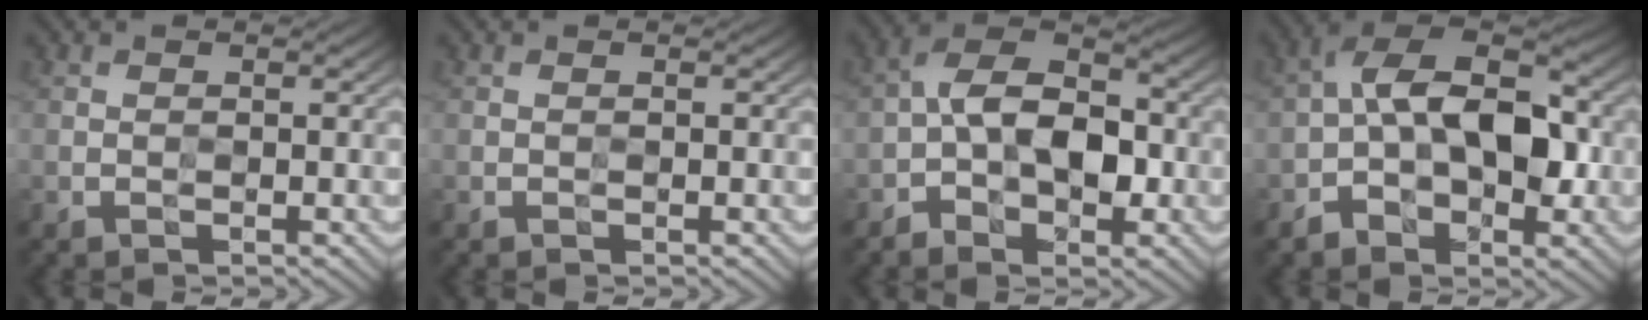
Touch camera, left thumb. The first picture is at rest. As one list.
[{"total": 0.0}, {"total": 8.5, "force": [-1.4, 5.0, 6.7], "torque": [-0.114, 0.015, -0.031]}, {"total": 11.2, "force": [-0.6, 6.4, 9.2], "torque": [-0.142, 0.023, -0.014]}]